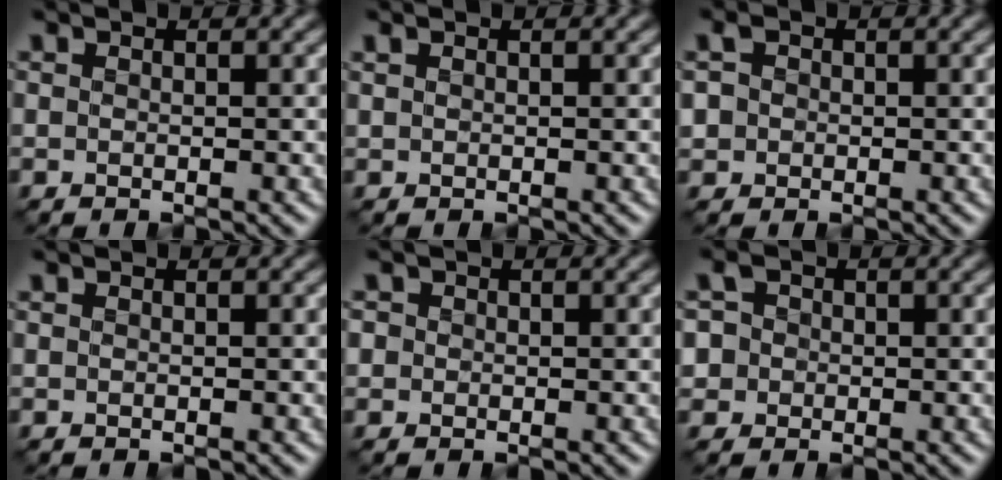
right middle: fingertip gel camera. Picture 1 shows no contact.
{"total": 0.0}
{"total": 1.9, "force": [0.1, 1.8, 0.7], "torque": [-0.017, -0.001, 0.002]}
{"total": 0.0}
{"total": 0.8, "force": [0.0, 0.8, -0.1], "torque": [0.008, -0.002, -0.001]}
{"total": 2.4, "force": [0.2, 2.3, 0.6], "torque": [-0.006, 0.006, 0.008]}